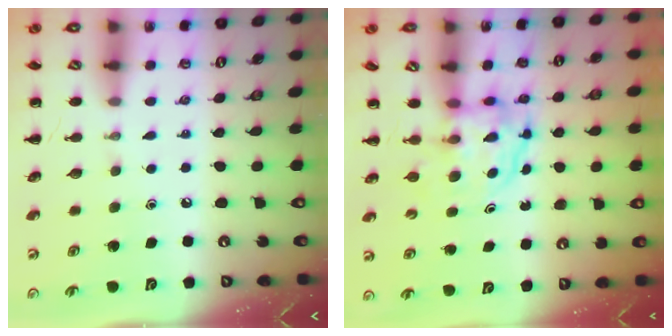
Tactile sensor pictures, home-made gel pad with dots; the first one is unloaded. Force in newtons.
{"total": 3.7, "press": 3.7, "slide": 0.3}